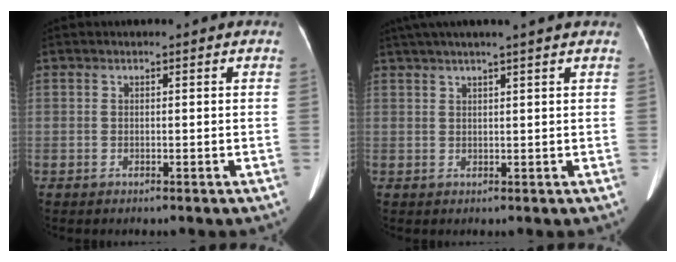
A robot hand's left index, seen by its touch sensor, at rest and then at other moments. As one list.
[{"total": 7.6, "force": [6.1, -1.0, 4.5], "torque": [-0.069, 0.033, 0.084]}]